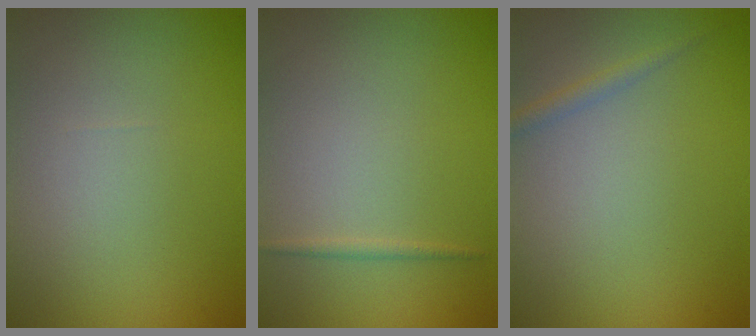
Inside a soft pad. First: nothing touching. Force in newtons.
{"total": 0.6, "press": 0.6, "slide": 0.0}
{"total": 1.1, "press": 1.1, "slide": 0.0}